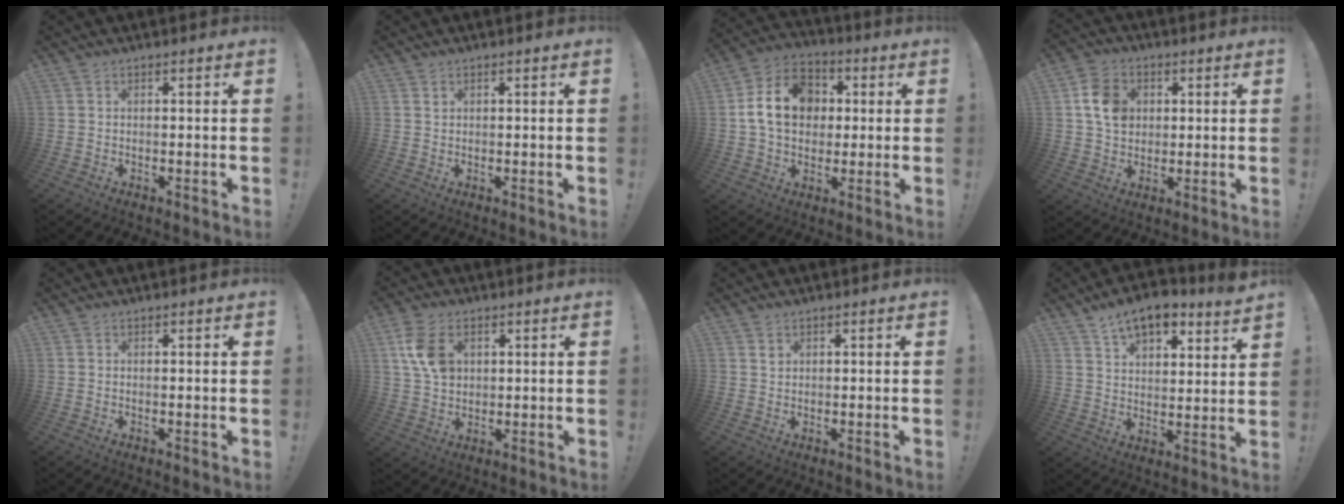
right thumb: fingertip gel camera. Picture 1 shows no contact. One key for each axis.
{"total": 0.8, "fx": 0.5, "fy": 0.6, "fz": 0.2, "tx": -0.003, "ty": 0.000, "tz": 0.010}
{"total": 15.8, "fx": 2.5, "fy": 12.2, "fz": 9.6, "tx": -0.152, "ty": 0.006, "tz": 0.051}
{"total": 10.8, "fx": 2.6, "fy": 8.9, "fz": 5.5, "tx": -0.075, "ty": 0.007, "tz": 0.055}
{"total": 0.0}
{"total": 10.0, "fx": 3.3, "fy": 7.2, "fz": 6.2, "tx": -0.113, "ty": -0.001, "tz": 0.065}
{"total": 1.2, "fx": 0.8, "fy": 0.9, "fz": 0.3, "tx": 0.002, "ty": -0.004, "tz": 0.014}
{"total": 10.1, "fx": 7.5, "fy": 4.1, "fz": 5.3, "tx": -0.087, "ty": -0.042, "tz": 0.137}